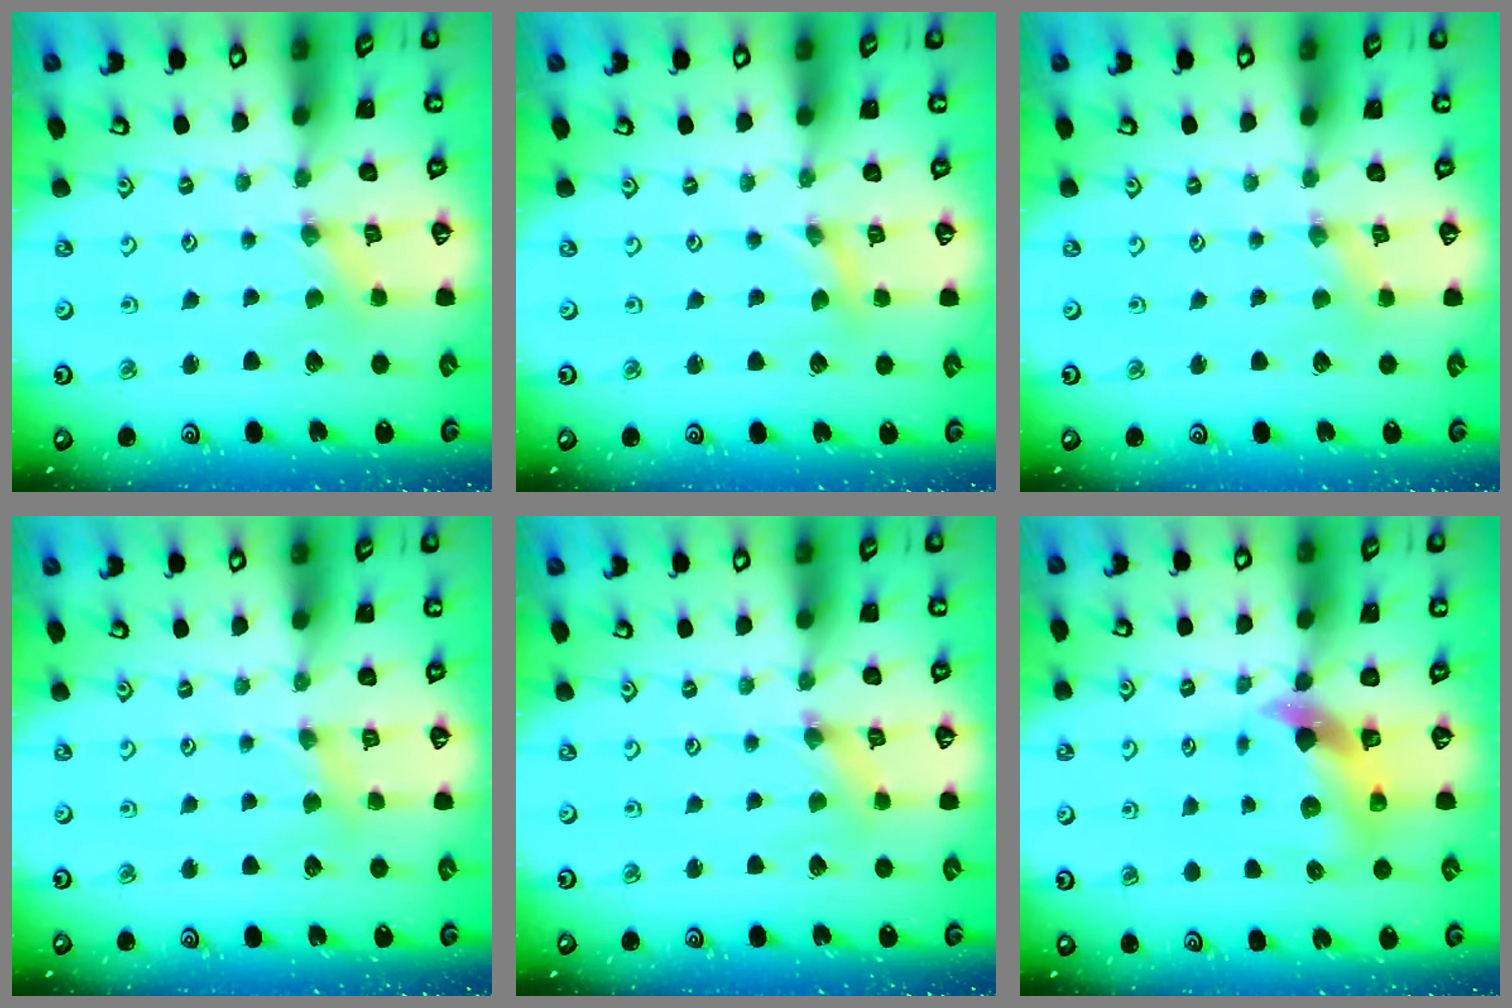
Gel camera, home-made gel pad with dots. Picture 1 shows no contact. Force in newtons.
{"total": 0.0}
{"total": 2.2, "press": 2.2, "slide": 0.5}
{"total": 2.8, "press": 2.7, "slide": 0.5}
{"total": 1.6, "press": 1.6, "slide": 0.2}
{"total": 6.9, "press": 6.8, "slide": 1.0}